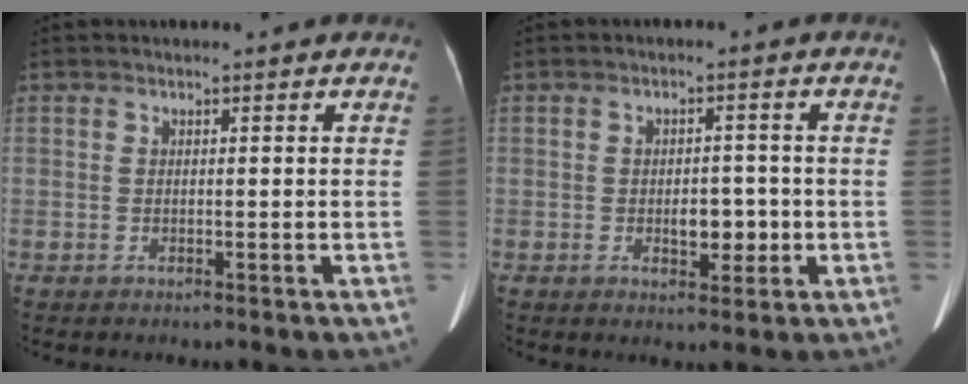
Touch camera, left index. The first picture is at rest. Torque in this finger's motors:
{"motor_torque": [0.03, 0.01, 0.04, 0.03]}